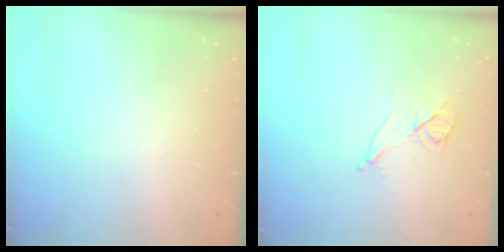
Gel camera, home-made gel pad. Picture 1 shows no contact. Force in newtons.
{"total": 8.5, "press": 7.8, "slide": 3.3}